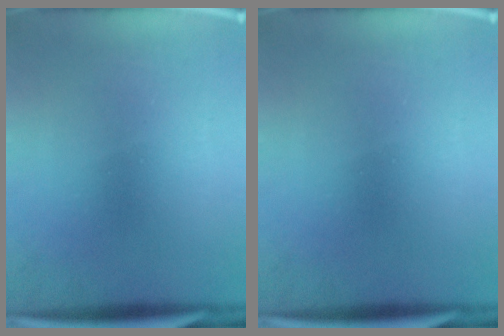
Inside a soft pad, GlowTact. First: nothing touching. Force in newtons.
{"total": 0.0}